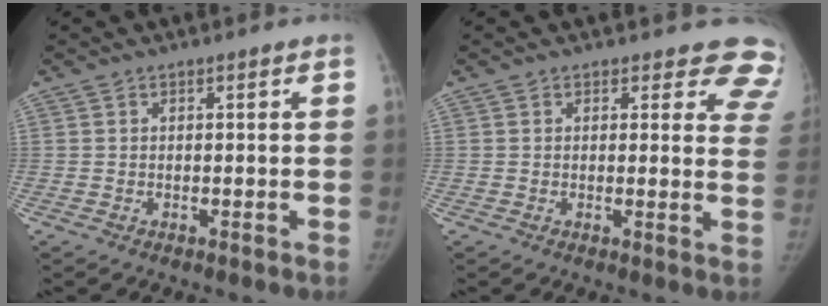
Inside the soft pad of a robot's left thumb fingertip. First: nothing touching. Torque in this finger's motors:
{"motor_torque": [0.58, -0.48, 1.30, -0.62, 0.08]}